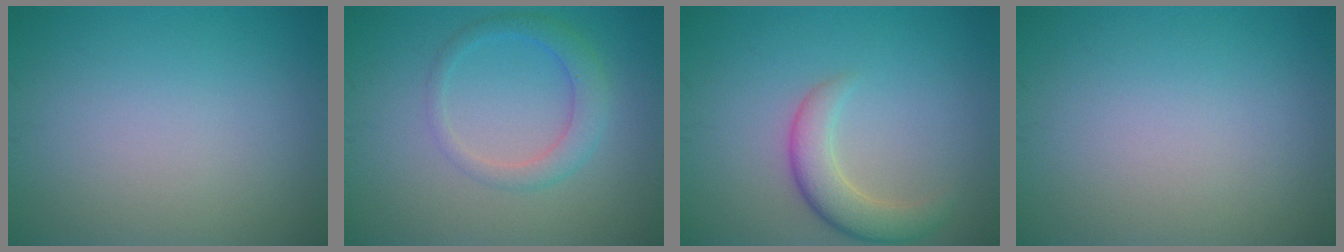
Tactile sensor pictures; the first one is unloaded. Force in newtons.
{"total": 2.7, "press": 2.7, "slide": 0.1}
{"total": 3.7, "press": 3.6, "slide": 0.4}
{"total": 0.0}